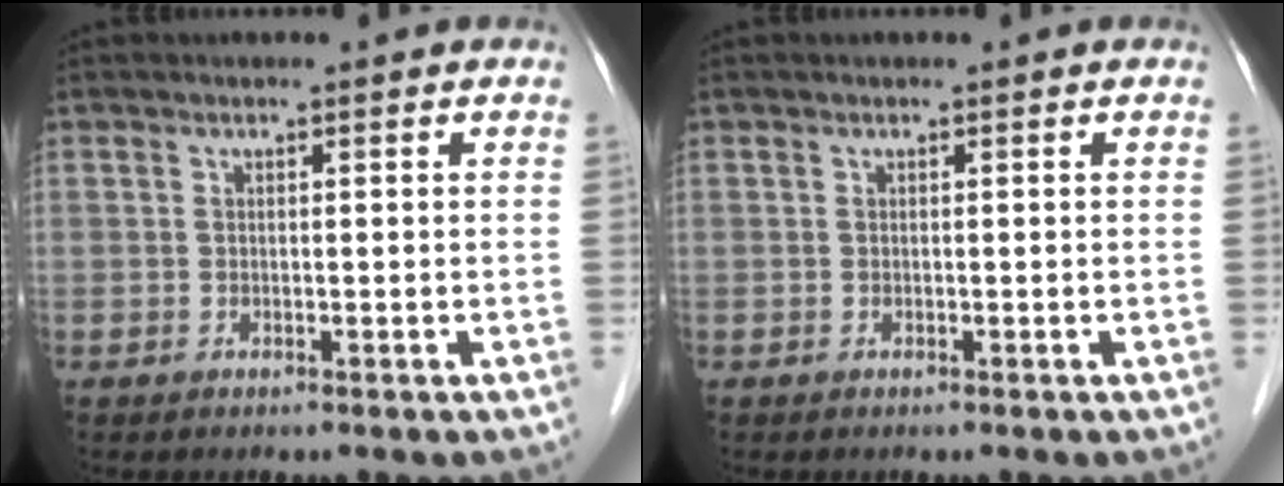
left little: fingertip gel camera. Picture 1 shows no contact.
{"total": 0.0}